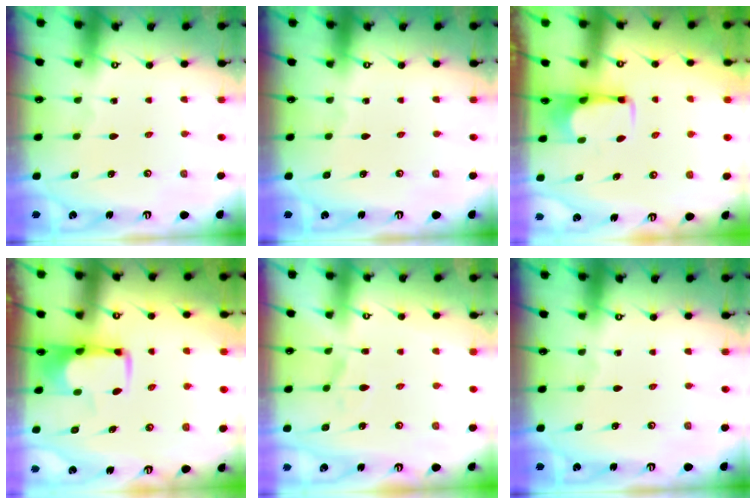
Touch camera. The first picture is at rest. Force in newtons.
{"total": 0.0}
{"total": 2.8, "press": 2.8, "slide": 0.5}
{"total": 1.8, "press": 1.7, "slide": 0.5}
{"total": 6.7, "press": 6.6, "slide": 1.1}
{"total": 0.0}